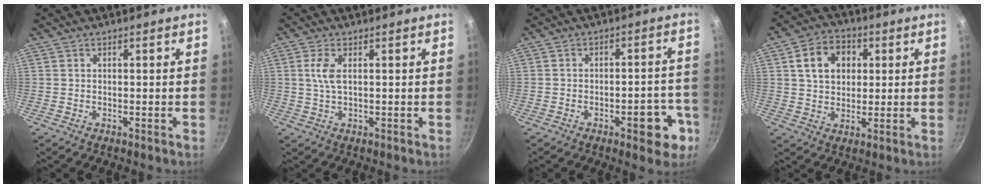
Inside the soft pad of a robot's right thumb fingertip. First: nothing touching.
{"total": 3.4, "force": [0.8, 1.3, 3.1], "torque": [-0.072, 0.001, 0.018]}
{"total": 8.7, "force": [-3.9, 3.9, 6.8], "torque": [-0.053, 0.032, -0.045]}
{"total": 10.1, "force": [2.8, 7.8, 5.8], "torque": [-0.077, 0.009, 0.039]}